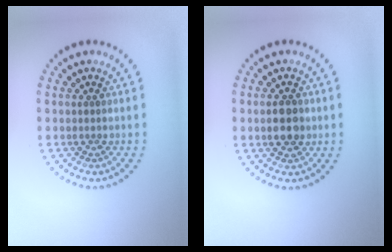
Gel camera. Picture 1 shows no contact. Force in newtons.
{"total": 3.3, "press": 3.3, "slide": 0.3}